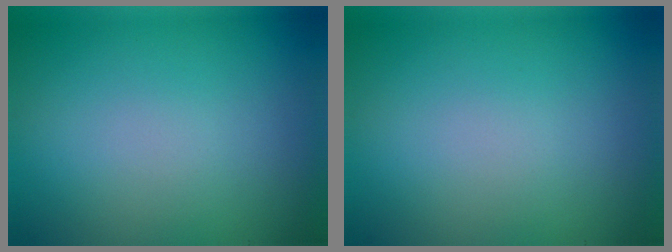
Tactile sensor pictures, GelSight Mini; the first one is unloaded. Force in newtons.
{"total": 0.0}